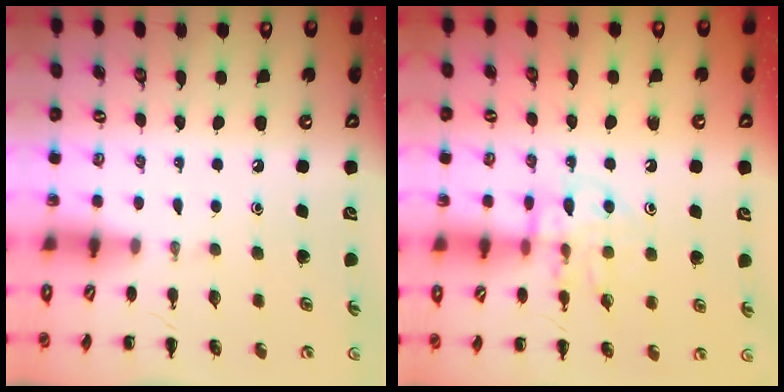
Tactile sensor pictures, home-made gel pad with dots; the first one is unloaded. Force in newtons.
{"total": 12.1, "press": 12.1, "slide": 1.3}